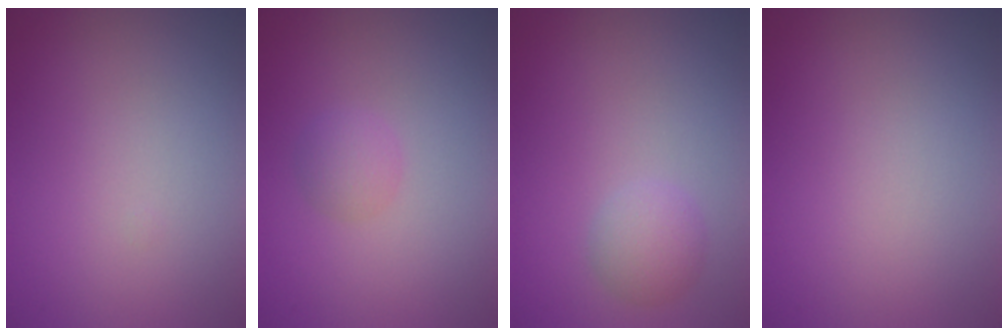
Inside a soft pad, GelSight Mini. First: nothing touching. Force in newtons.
{"total": 1.5, "press": 1.5, "slide": 0.0}
{"total": 2.2, "press": 2.2, "slide": 0.1}
{"total": 0.0}